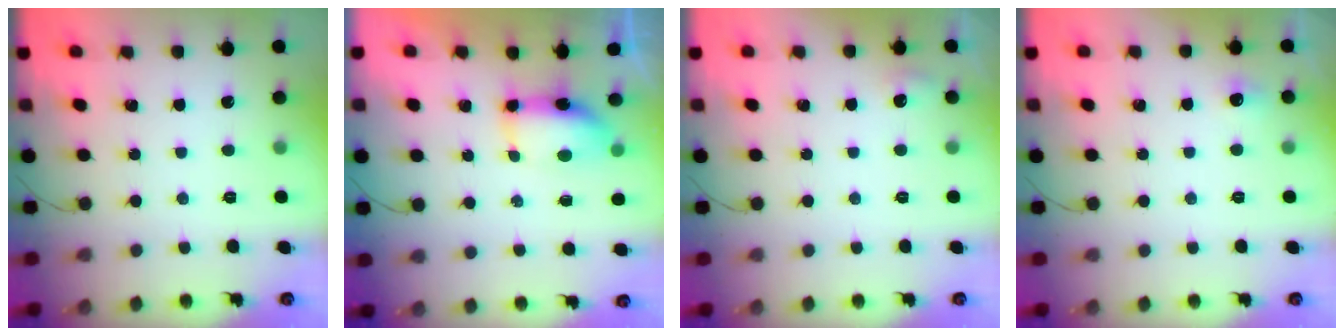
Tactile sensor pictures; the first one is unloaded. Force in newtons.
{"total": 7.9, "press": 7.4, "slide": 2.8}
{"total": 4.6, "press": 4.4, "slide": 1.4}
{"total": 4.0, "press": 3.7, "slide": 1.6}